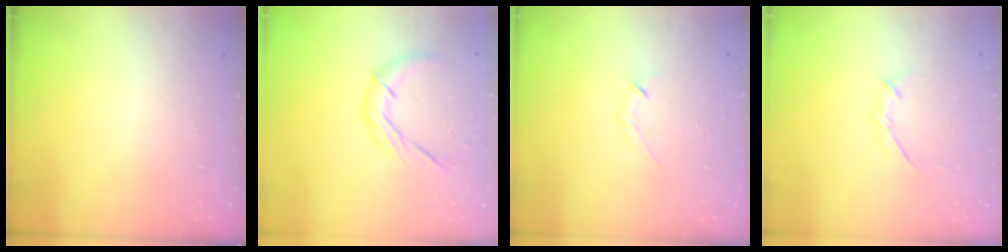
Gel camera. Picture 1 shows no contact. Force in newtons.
{"total": 9.1, "press": 9.1, "slide": 0.6}
{"total": 3.5, "press": 3.3, "slide": 1.0}
{"total": 3.8, "press": 3.7, "slide": 0.7}